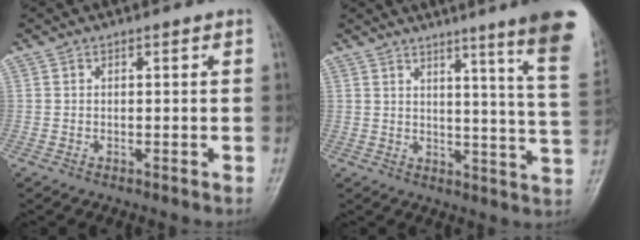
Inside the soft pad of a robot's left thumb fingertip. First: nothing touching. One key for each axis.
{"total": 17.7, "fx": 11.7, "fy": -0.1, "fz": 13.4, "tx": -0.156, "ty": -0.078, "tz": 0.130}